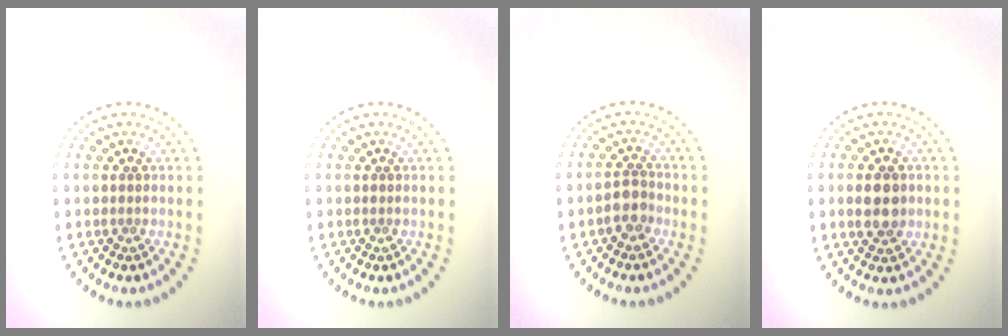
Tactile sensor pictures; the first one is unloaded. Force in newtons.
{"total": 0.0}
{"total": 2.1, "press": 1.8, "slide": 1.0}
{"total": 3.4, "press": 3.4, "slide": 0.2}